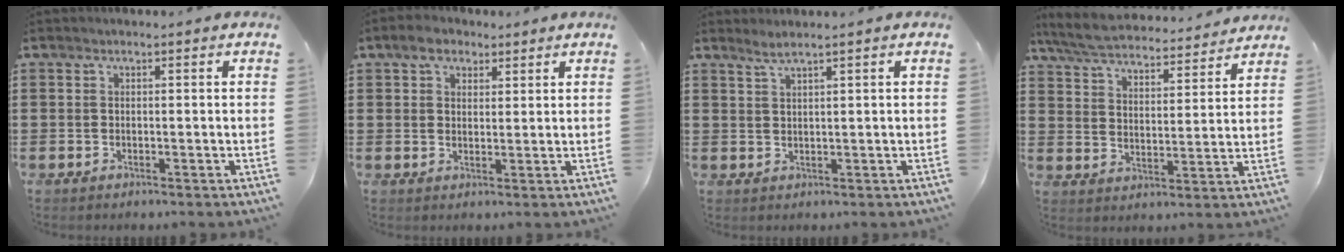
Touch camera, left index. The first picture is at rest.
{"total": 4.0, "force": [2.7, 2.4, 1.7], "torque": [-0.036, 0.011, 0.048]}
{"total": 1.7, "force": [1.3, -0.3, 1.1], "torque": [-0.023, 0.001, 0.024]}
{"total": 6.3, "force": [6.0, 0.7, 1.6], "torque": [-0.062, -0.036, 0.104]}